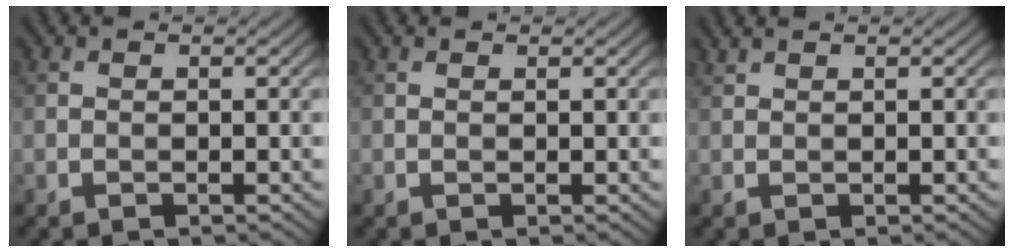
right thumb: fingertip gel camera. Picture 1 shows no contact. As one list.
[{"total": 0.0}, {"total": 0.9, "force": [0.8, 0.0, 0.2], "torque": [-0.009, 0.005, 0.020]}]